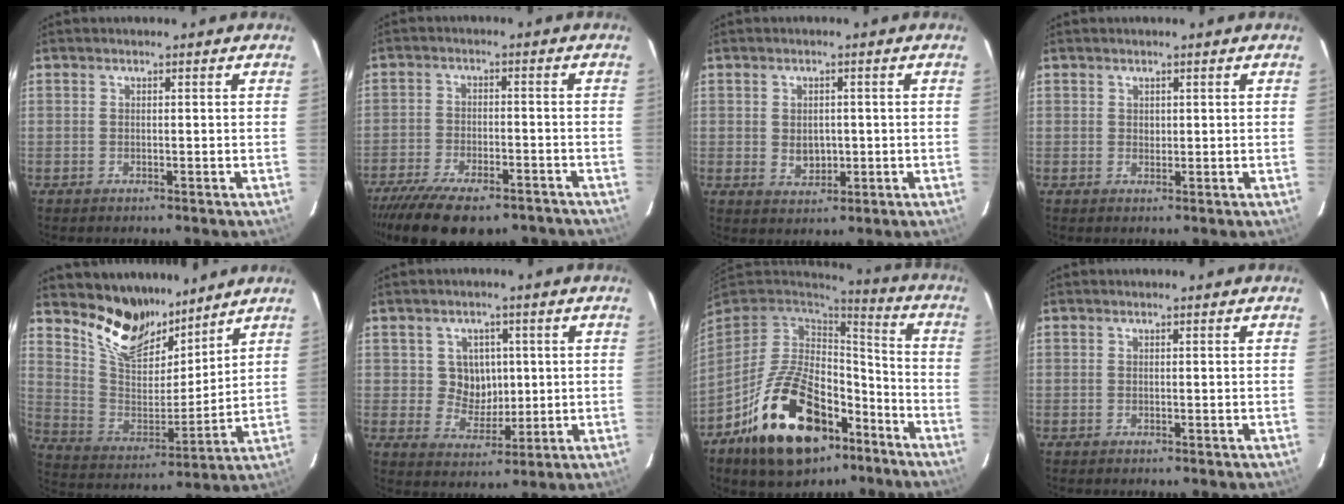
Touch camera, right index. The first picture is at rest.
{"total": 18.3, "force": [-14.2, 6.9, 9.2], "torque": [-0.192, -0.035, -0.209]}
{"total": 4.1, "force": [-0.2, 3.3, 2.5], "torque": [-0.041, -0.003, 0.004]}
{"total": 1.1, "force": [0.5, 1.0, 0.1], "torque": [0.002, 0.002, 0.009]}
{"total": 14.3, "force": [11.6, 6.5, 5.4], "torque": [-0.120, -0.008, 0.219]}
{"total": 6.5, "force": [1.0, 6.2, 2.0], "torque": [-0.035, 0.008, 0.026]}
{"total": 23.9, "force": [-12.6, 13.2, 15.4], "torque": [-0.302, 0.008, -0.190]}
{"total": 0.0}